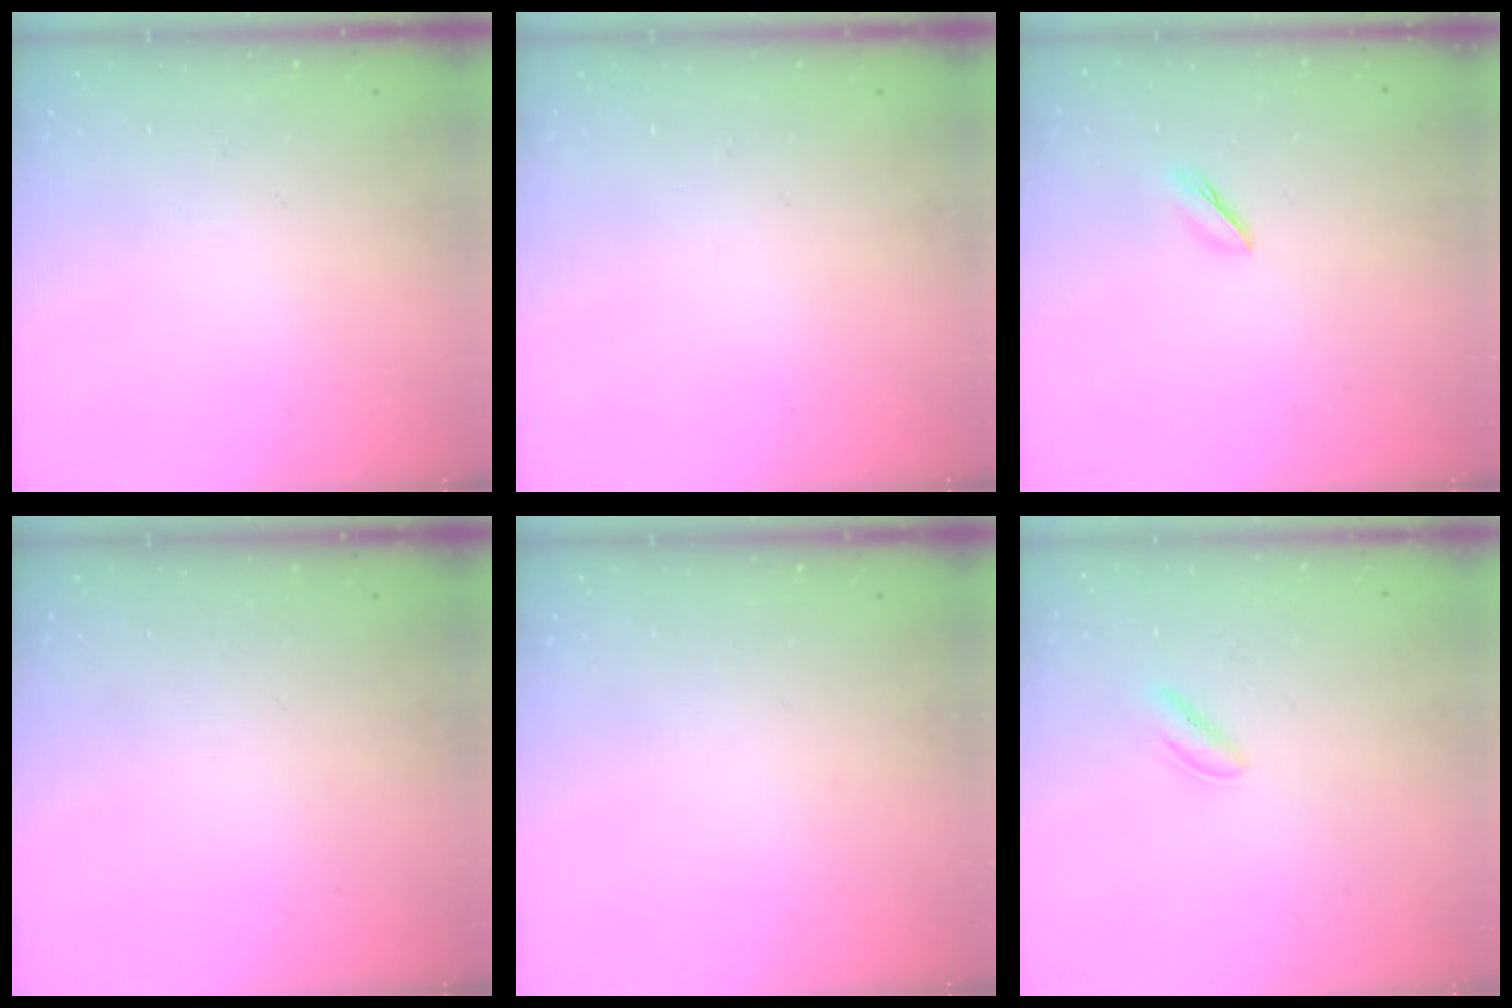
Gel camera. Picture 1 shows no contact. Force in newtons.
{"total": 0.0}
{"total": 2.5, "press": 2.5, "slide": 0.4}
{"total": 0.0}
{"total": 0.0}
{"total": 2.3, "press": 2.1, "slide": 0.9}